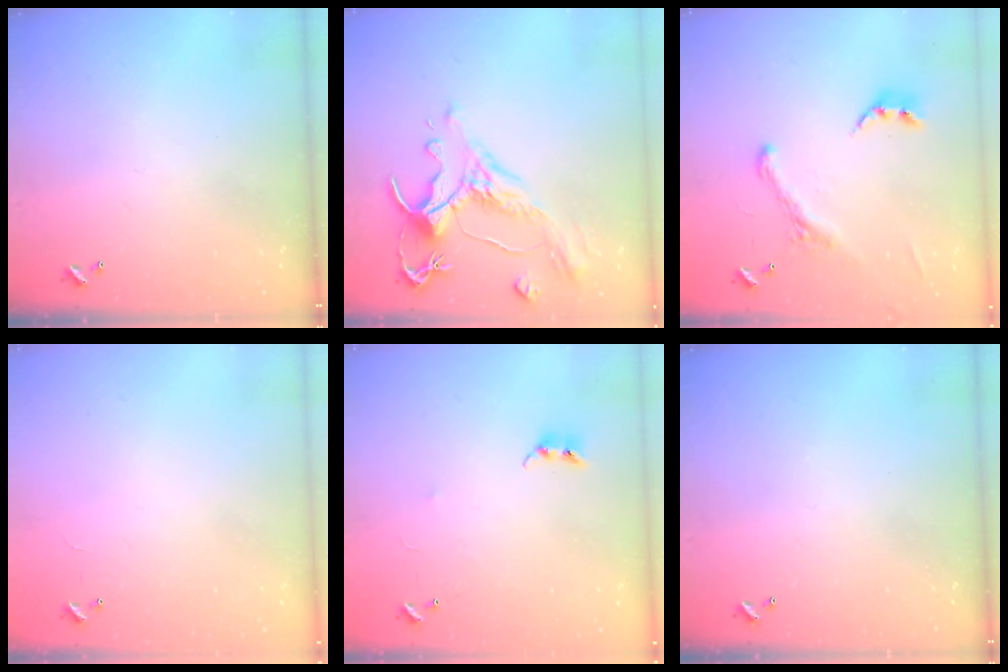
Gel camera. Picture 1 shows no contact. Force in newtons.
{"total": 1.6, "press": 0.0, "slide": 1.6}
{"total": 2.9, "press": 2.7, "slide": 1.2}
{"total": 10.0, "press": 10.0, "slide": 0.3}
{"total": 6.5, "press": 6.5, "slide": 0.4}
{"total": 0.0}